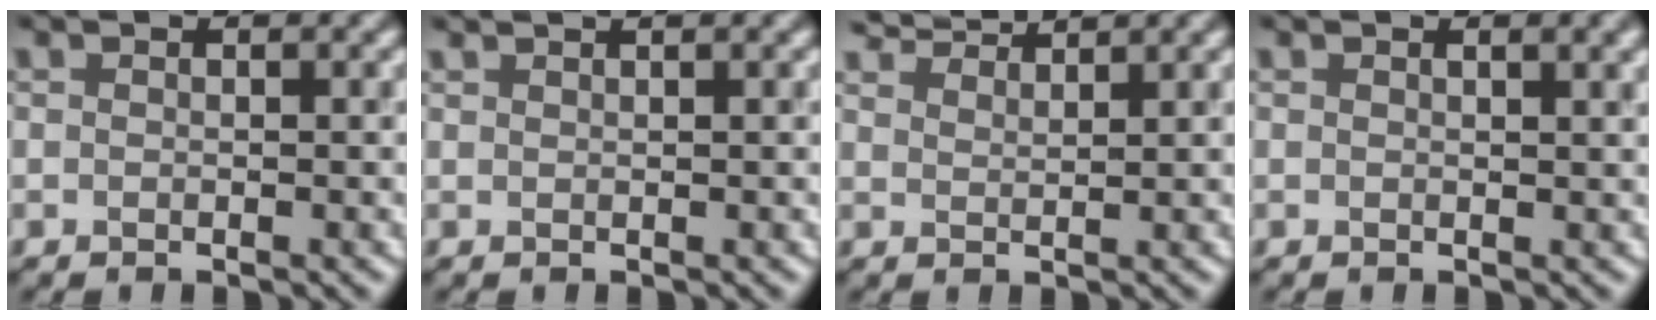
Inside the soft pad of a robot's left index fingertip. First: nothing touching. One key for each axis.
{"total": 1.7, "fx": 1.2, "fy": 0.5, "fz": 1.0, "tx": -0.007, "ty": 0.000, "tz": 0.003}
{"total": 3.0, "fx": 3.0, "fy": 0.1, "fz": 0.3, "tx": 0.003, "ty": 0.008, "tz": 0.048}
{"total": 2.3, "fx": 1.0, "fy": 0.8, "fz": 1.9, "tx": -0.012, "ty": 0.010, "tz": 0.001}